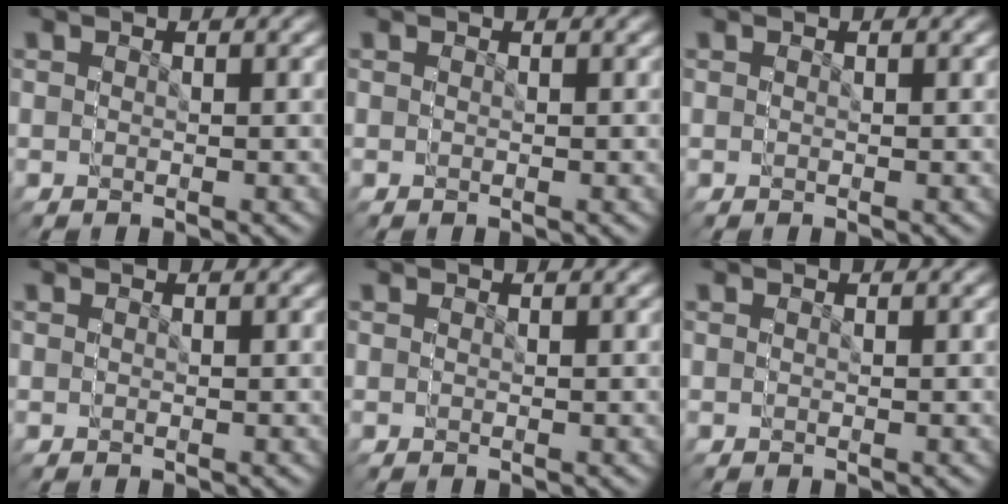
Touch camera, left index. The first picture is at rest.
{"total": 0.0}
{"total": 0.0}
{"total": 0.0}
{"total": 0.0}
{"total": 0.0}